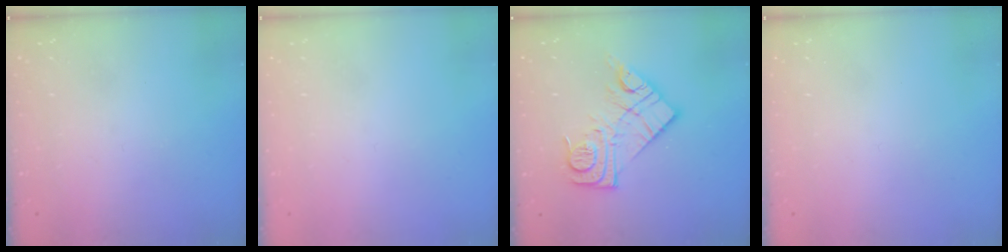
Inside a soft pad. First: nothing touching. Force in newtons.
{"total": 1.5, "press": 1.5, "slide": 0.1}
{"total": 14.6, "press": 14.5, "slide": 0.8}
{"total": 1.6, "press": 1.6, "slide": 0.1}